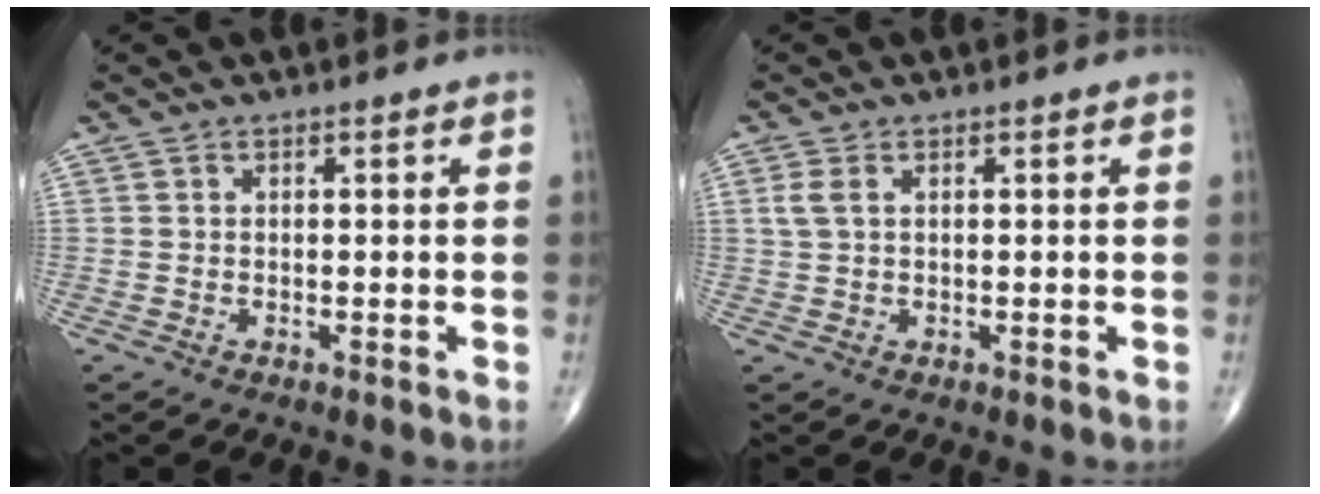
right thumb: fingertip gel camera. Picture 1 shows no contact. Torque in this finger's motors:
{"motor_torque": [-0.17, 0.16, 0.09, 0.05, 0.00]}